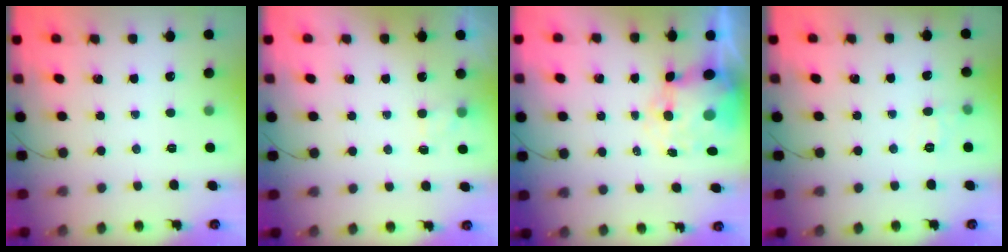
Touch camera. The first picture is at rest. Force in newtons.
{"total": 2.5, "press": 1.9, "slide": 1.6}
{"total": 9.1, "press": 8.8, "slide": 2.3}
{"total": 6.0, "press": 5.8, "slide": 1.6}